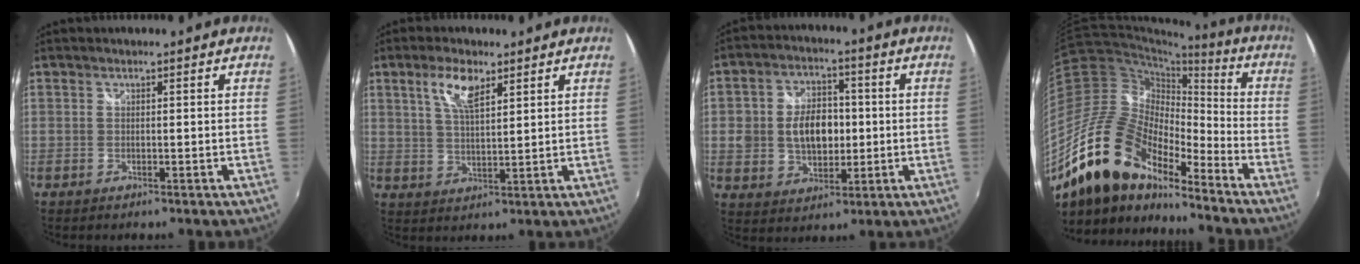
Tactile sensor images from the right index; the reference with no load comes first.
{"total": 6.3, "force": [3.5, 2.2, 4.8], "torque": [-0.090, 0.006, 0.068]}
{"total": 10.9, "force": [-0.2, 7.7, 7.8], "torque": [-0.150, 0.012, 0.005]}
{"total": 20.6, "force": [-15.3, 8.4, 10.9], "torque": [-0.205, -0.010, -0.289]}